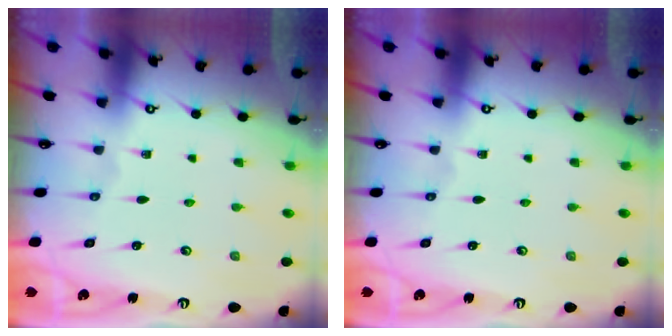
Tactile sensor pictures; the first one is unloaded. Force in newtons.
{"total": 0.0}